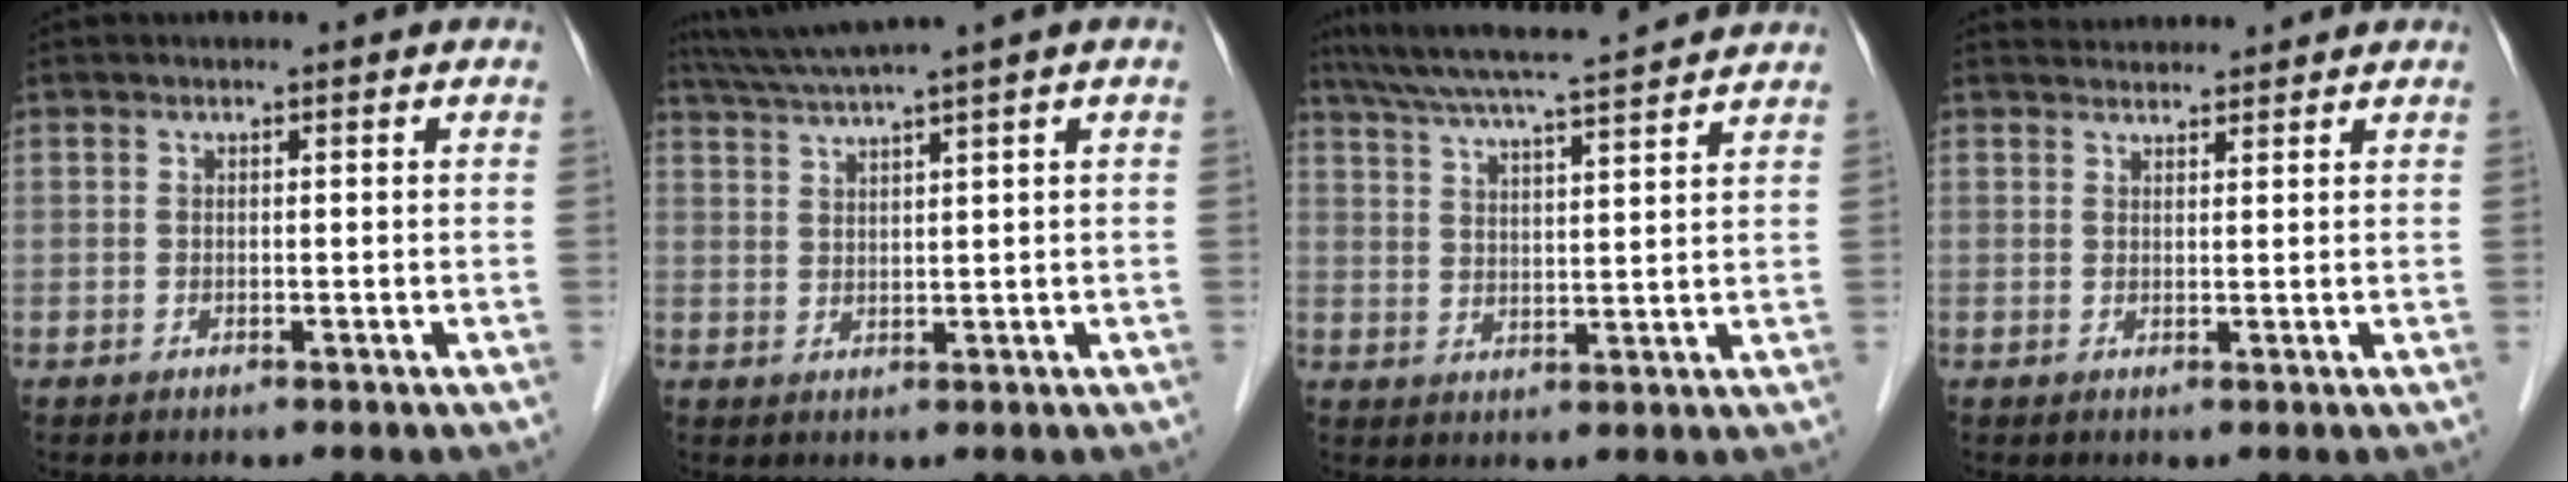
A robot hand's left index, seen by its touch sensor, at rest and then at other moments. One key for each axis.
{"total": 6.2, "fx": 5.0, "fy": -1.9, "fz": 3.3, "tx": -0.061, "ty": 0.017, "tz": 0.093}
{"total": 14.4, "fx": 12.7, "fy": 0.0, "fz": 6.8, "tx": -0.130, "ty": 0.033, "tz": 0.186}
{"total": 3.5, "fx": 3.5, "fy": 0.5, "fz": 0.0, "tx": -0.007, "ty": 0.028, "tz": 0.056}